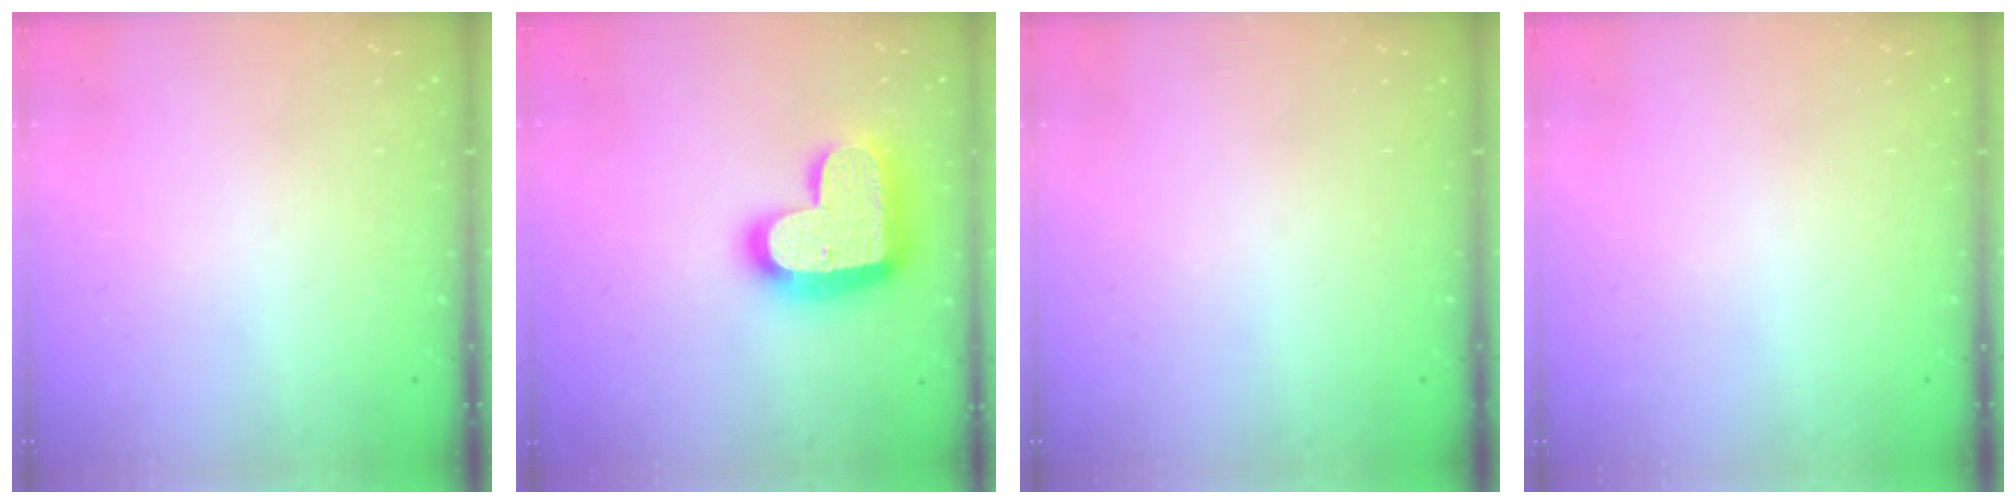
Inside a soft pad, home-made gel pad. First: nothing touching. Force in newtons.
{"total": 21.4, "press": 21.4, "slide": 1.3}
{"total": 0.0}
{"total": 0.0}